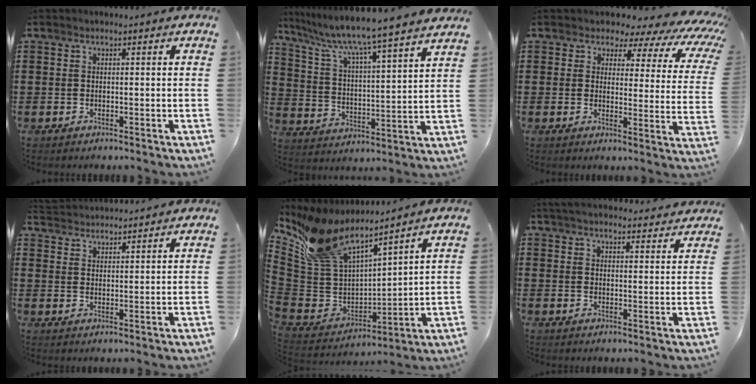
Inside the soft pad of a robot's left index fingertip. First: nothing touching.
{"total": 7.2, "force": [6.3, -0.9, 3.2], "torque": [-0.091, -0.054, 0.097]}
{"total": 4.0, "force": [2.6, 2.3, 2.0], "torque": [-0.040, -0.019, 0.035]}
{"total": 3.1, "force": [3.1, 0.0, -0.4], "torque": [-0.005, -0.013, 0.057]}
{"total": 9.8, "force": [8.2, 2.9, 4.3], "torque": [-0.132, -0.056, 0.145]}
{"total": 4.0, "force": [3.9, 0.1, 0.8], "torque": [-0.027, -0.013, 0.072]}